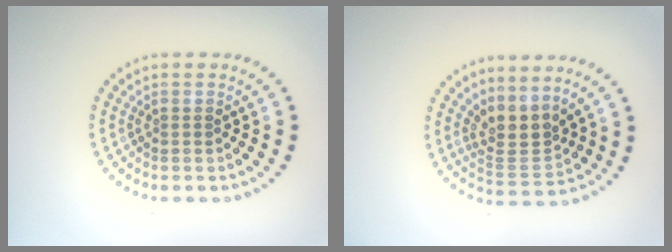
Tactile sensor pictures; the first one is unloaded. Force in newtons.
{"total": 3.1, "press": 2.2, "slide": 2.2}